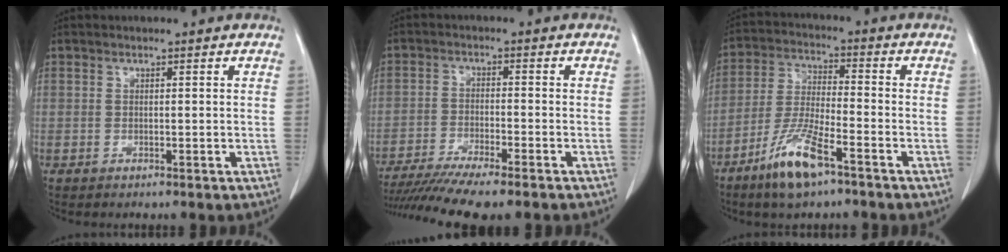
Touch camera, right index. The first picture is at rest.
{"total": 12.7, "force": [-10.7, 0.4, 6.9], "torque": [-0.103, -0.023, -0.168]}
{"total": 9.9, "force": [-6.2, 1.6, 7.5], "torque": [-0.156, -0.018, -0.121]}